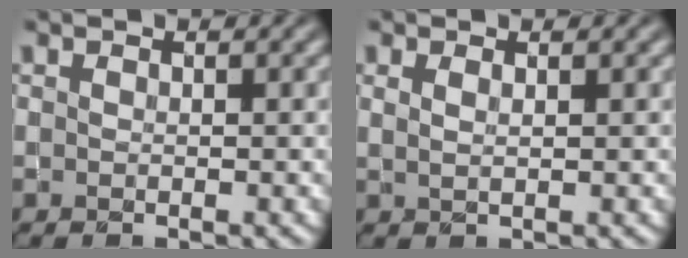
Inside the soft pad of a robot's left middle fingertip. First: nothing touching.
{"total": 1.0, "force": [0.5, 0.4, 0.8], "torque": [-0.015, -0.001, 0.010]}